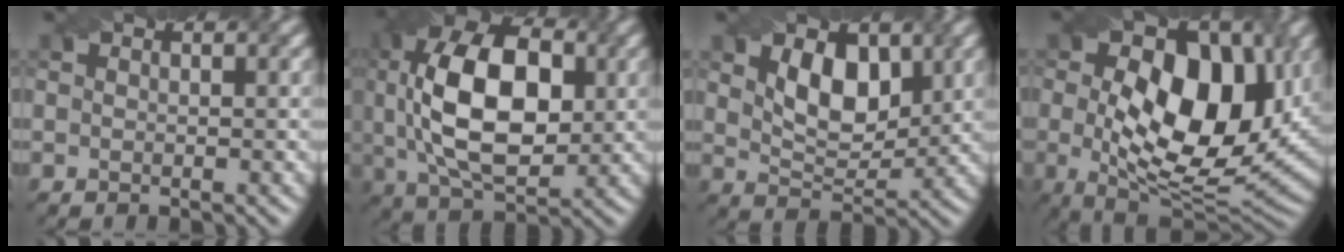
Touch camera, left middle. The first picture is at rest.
{"total": 11.3, "force": [0.1, 6.4, 9.4], "torque": [-0.189, 0.023, 0.016]}
{"total": 3.6, "force": [0.6, 2.2, 2.7], "torque": [-0.064, 0.007, 0.020]}
{"total": 13.1, "force": [0.5, 7.5, 10.8], "torque": [-0.165, 0.003, 0.017]}